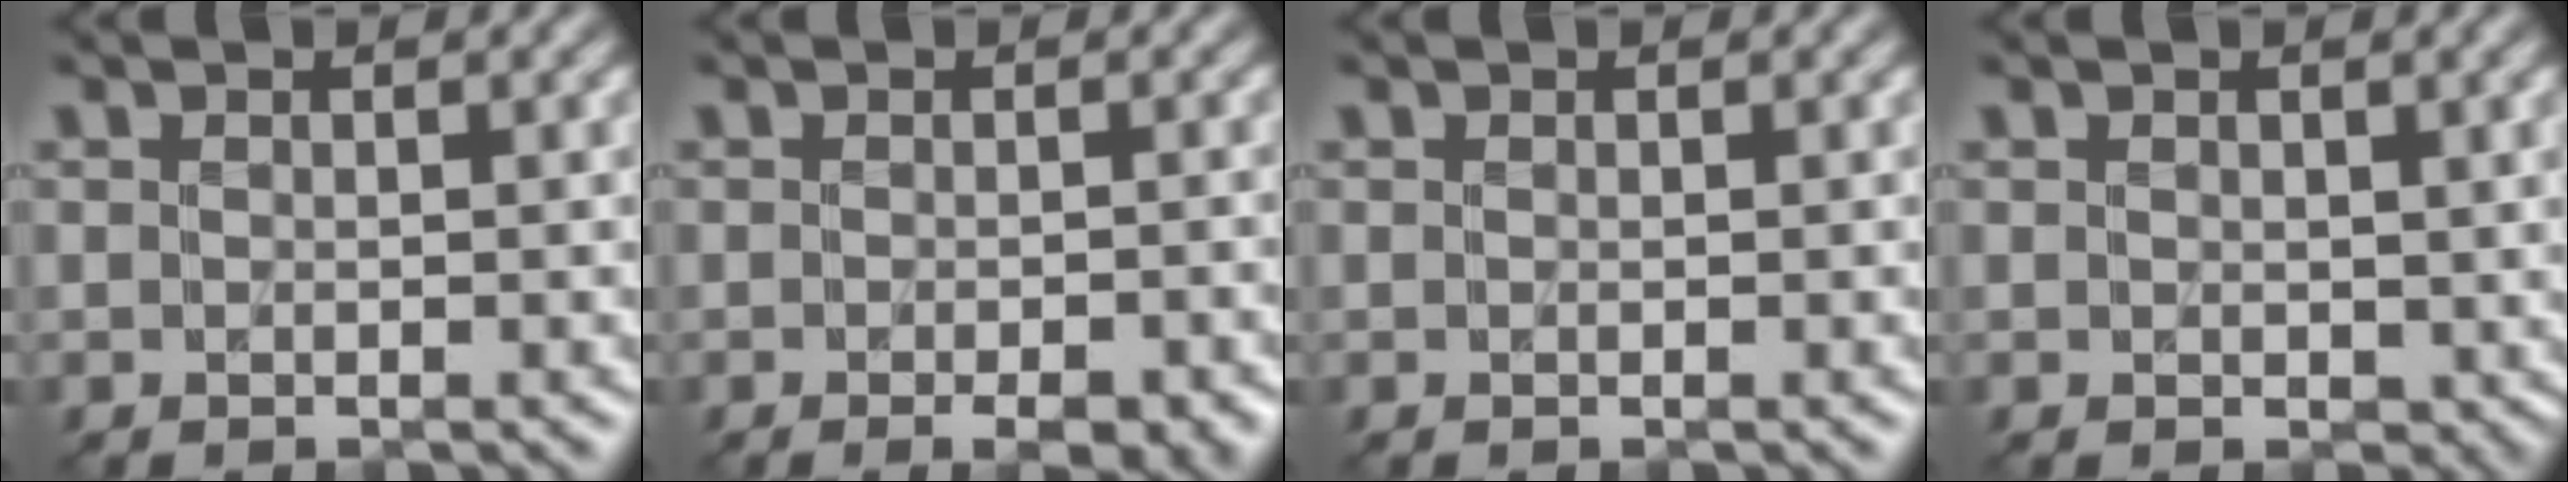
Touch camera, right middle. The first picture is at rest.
{"total": 3.7, "force": [-2.0, 1.3, 2.8], "torque": [-0.036, -0.002, -0.013]}
{"total": 0.0}
{"total": 1.5, "force": [0.7, 1.0, 0.8], "torque": [-0.013, -0.003, 0.015]}